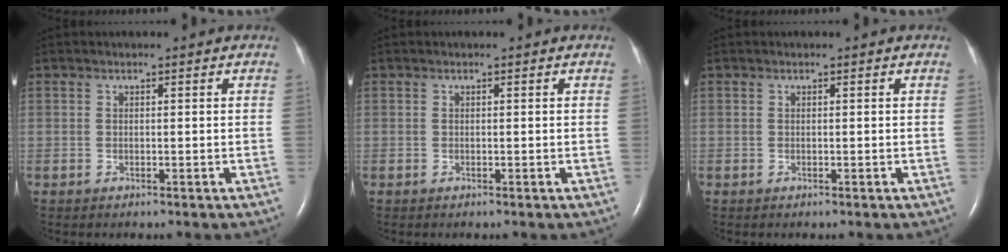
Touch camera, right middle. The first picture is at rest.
{"total": 0.0}
{"total": 0.0}